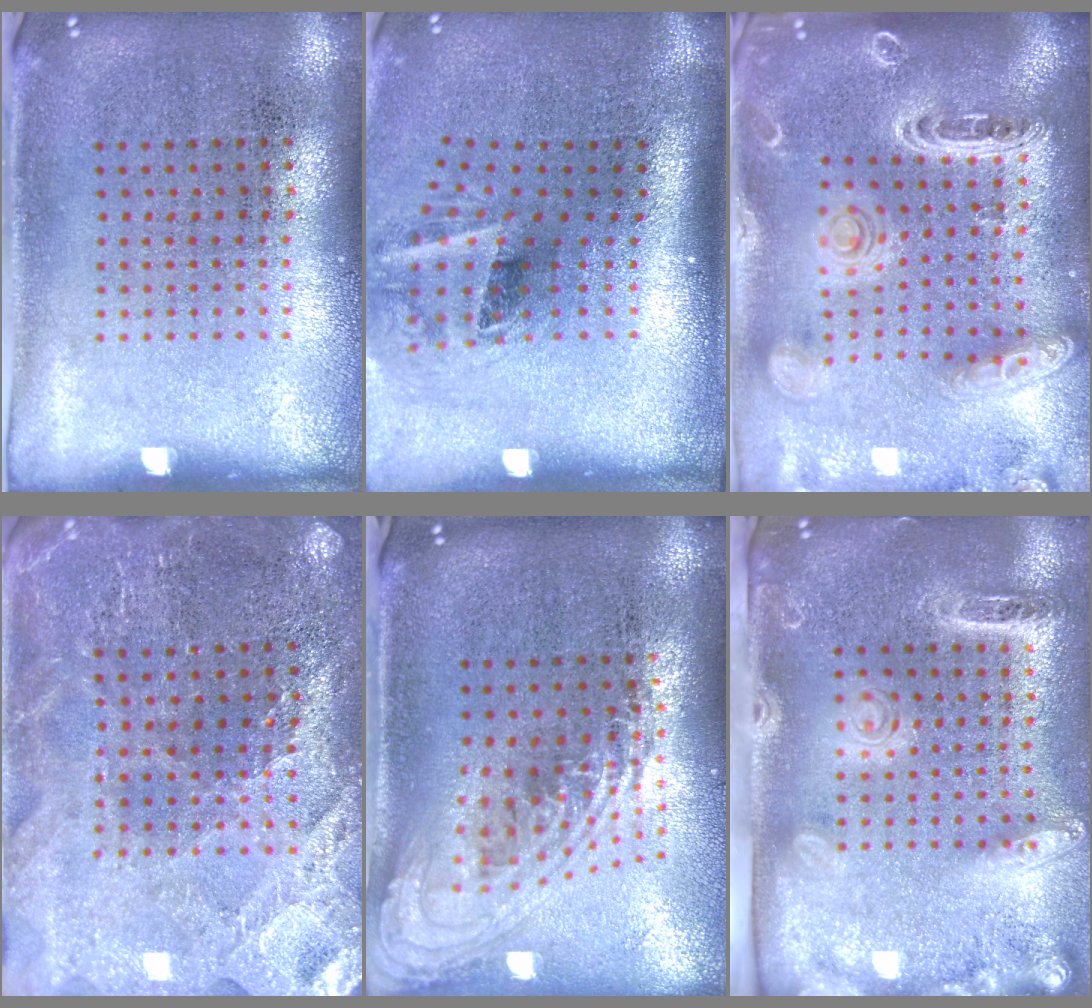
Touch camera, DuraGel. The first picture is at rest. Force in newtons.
{"total": 2.1, "press": 1.3, "slide": 1.6}
{"total": 2.5, "press": 2.3, "slide": 1.2}
{"total": 2.8, "press": 2.7, "slide": 0.3}
{"total": 2.3, "press": 1.7, "slide": 1.6}
{"total": 2.5, "press": 2.0, "slide": 1.5}